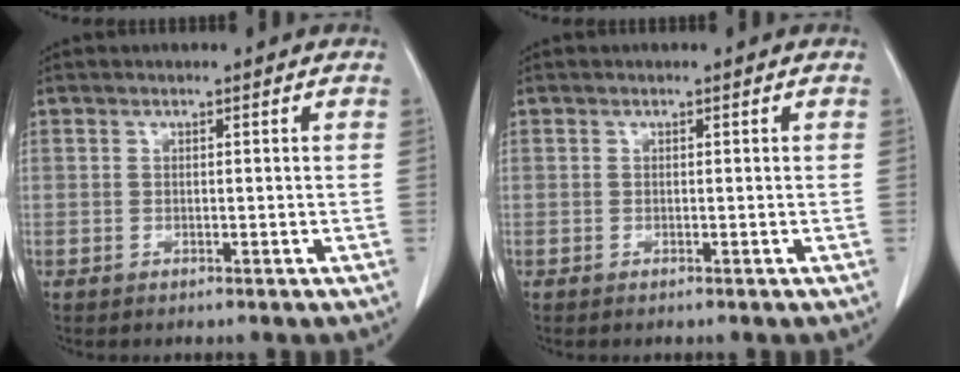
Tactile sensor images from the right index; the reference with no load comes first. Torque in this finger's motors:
{"motor_torque": [0.01, -0.08, 0.04, 0.02]}